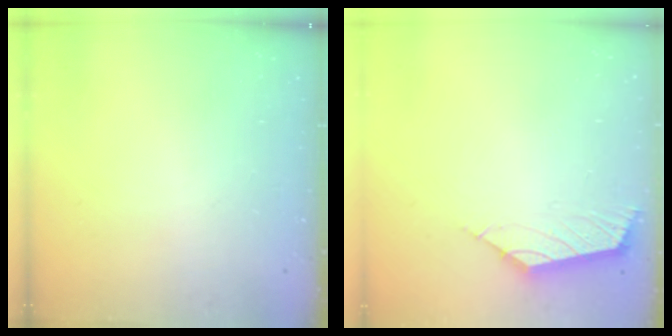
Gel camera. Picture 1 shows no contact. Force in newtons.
{"total": 2.9, "press": 2.8, "slide": 0.7}